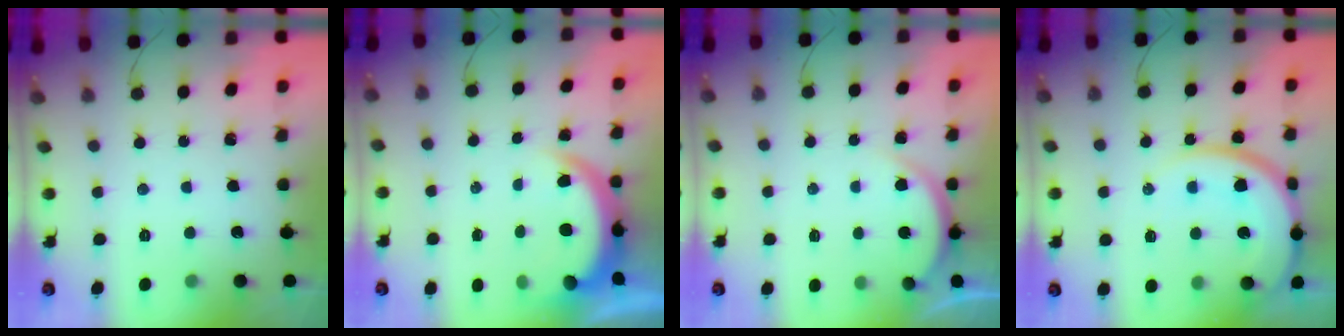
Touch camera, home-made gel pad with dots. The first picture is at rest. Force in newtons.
{"total": 6.5, "press": 6.4, "slide": 0.6}
{"total": 4.1, "press": 4.0, "slide": 0.5}
{"total": 14.9, "press": 14.9, "slide": 1.3}